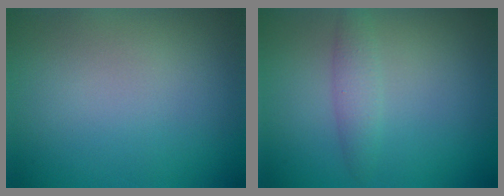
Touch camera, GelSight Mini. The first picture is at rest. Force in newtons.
{"total": 1.9, "press": 1.9, "slide": 0.0}